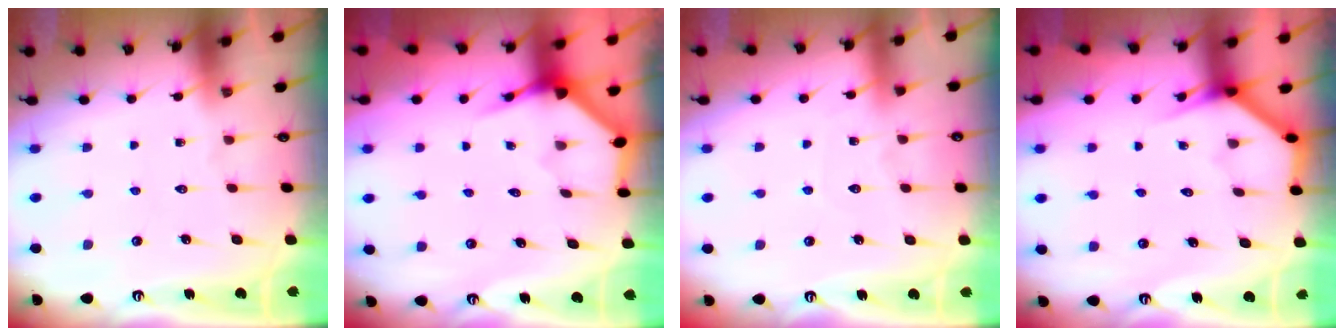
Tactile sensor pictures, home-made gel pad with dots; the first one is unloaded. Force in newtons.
{"total": 3.9, "press": 3.9, "slide": 0.3}
{"total": 4.7, "press": 4.7, "slide": 0.7}
{"total": 3.7, "press": 3.7, "slide": 0.3}